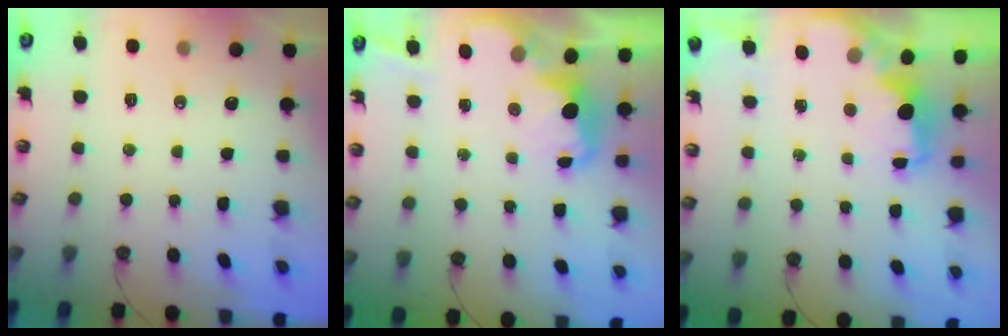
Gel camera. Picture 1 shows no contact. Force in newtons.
{"total": 2.7, "press": 2.6, "slide": 0.4}
{"total": 2.3, "press": 2.1, "slide": 0.7}